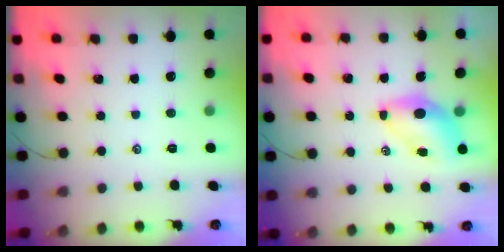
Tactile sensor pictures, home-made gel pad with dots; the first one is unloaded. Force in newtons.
{"total": 6.7, "press": 6.6, "slide": 1.2}